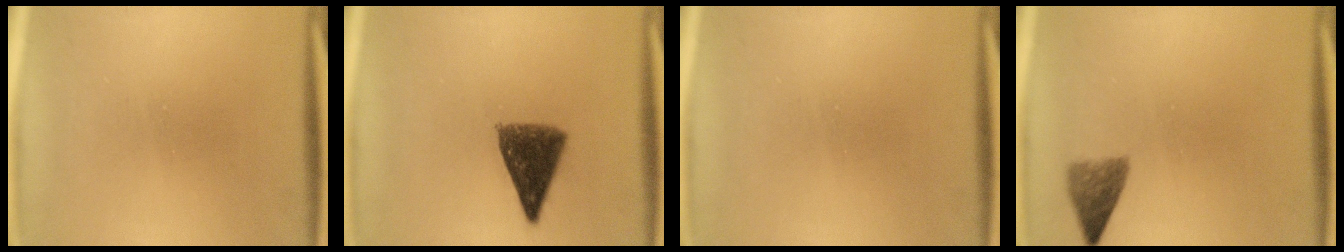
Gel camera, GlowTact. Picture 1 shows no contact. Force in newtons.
{"total": 7.0}
{"total": 0.0}
{"total": 3.1}